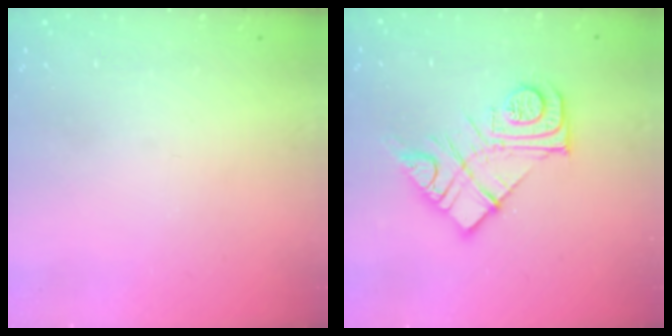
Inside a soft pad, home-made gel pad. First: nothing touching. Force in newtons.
{"total": 13.9, "press": 13.8, "slide": 0.9}